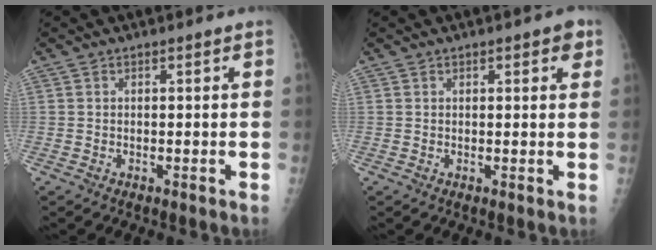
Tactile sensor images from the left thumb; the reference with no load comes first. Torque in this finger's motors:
{"motor_torque": [-0.34, 0.27, -0.24, 0.09, 0.04]}